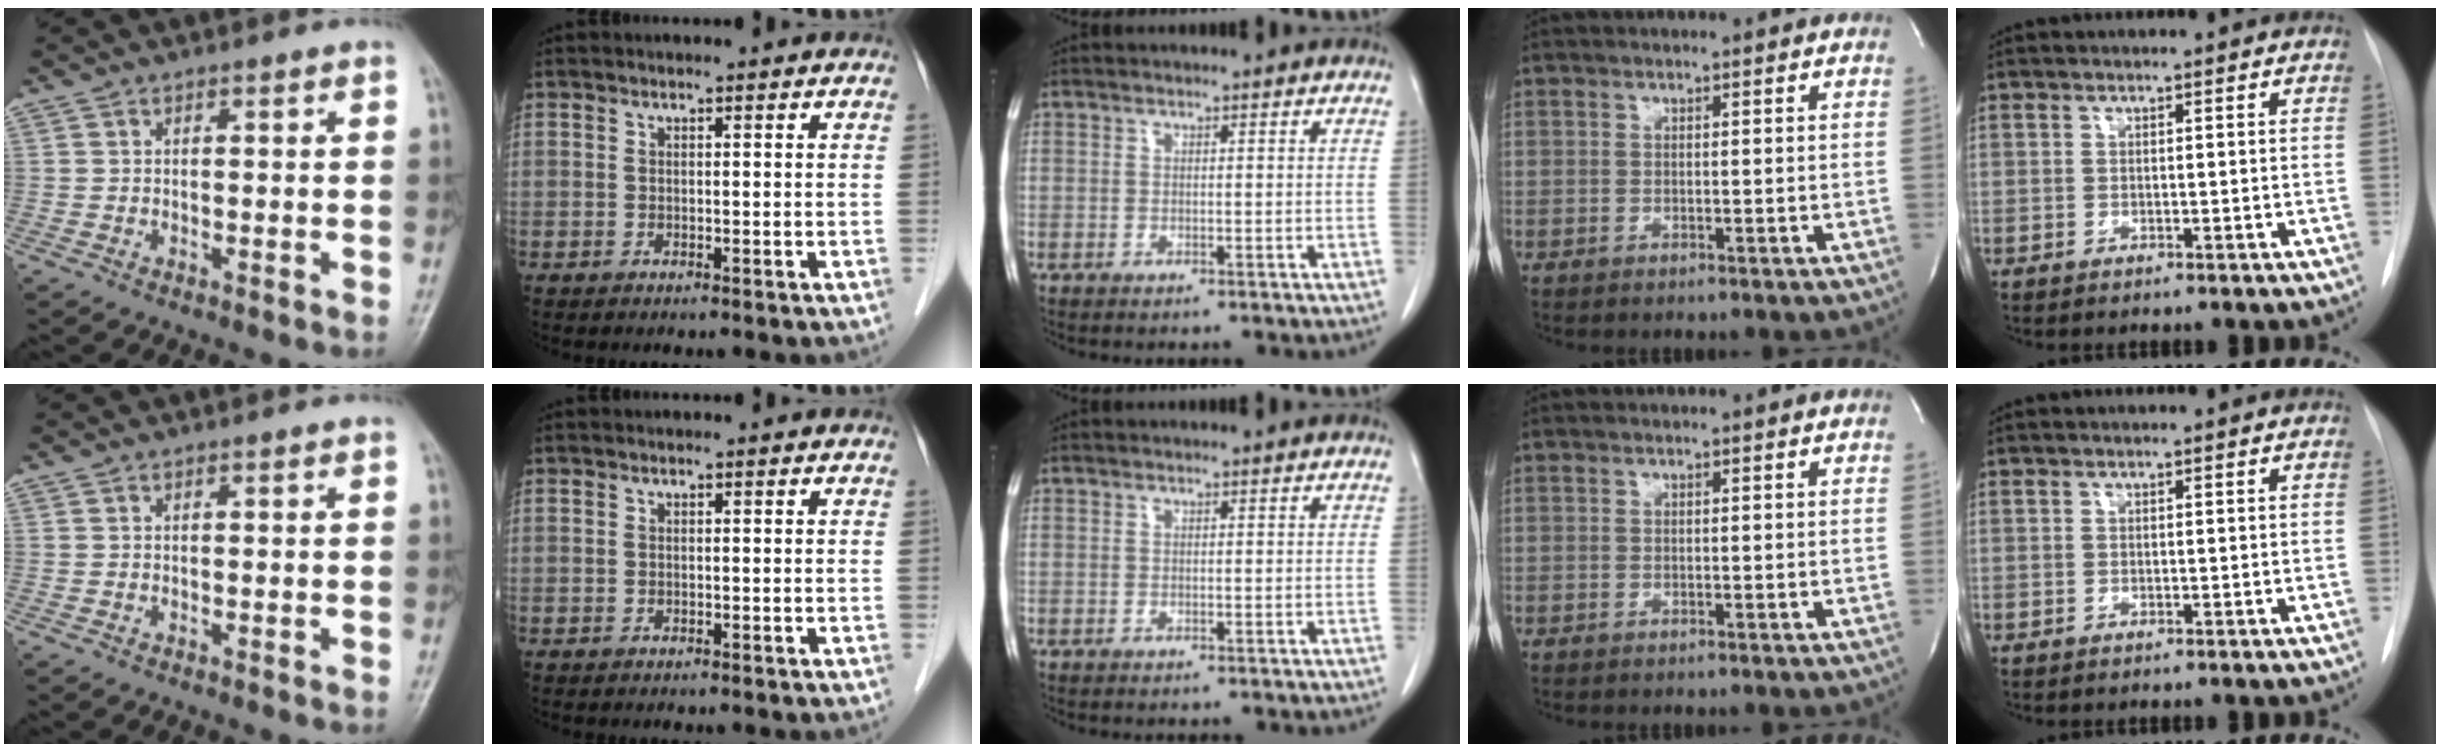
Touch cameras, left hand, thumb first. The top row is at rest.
{}